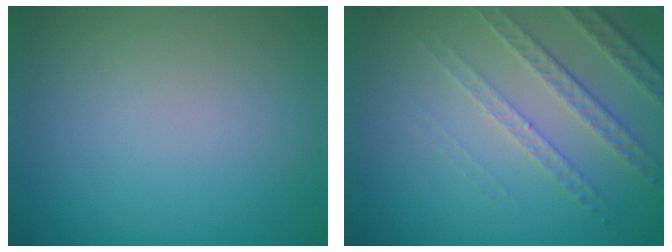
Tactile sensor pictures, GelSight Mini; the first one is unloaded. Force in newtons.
{"total": 4.7, "press": 3.2, "slide": 3.4}